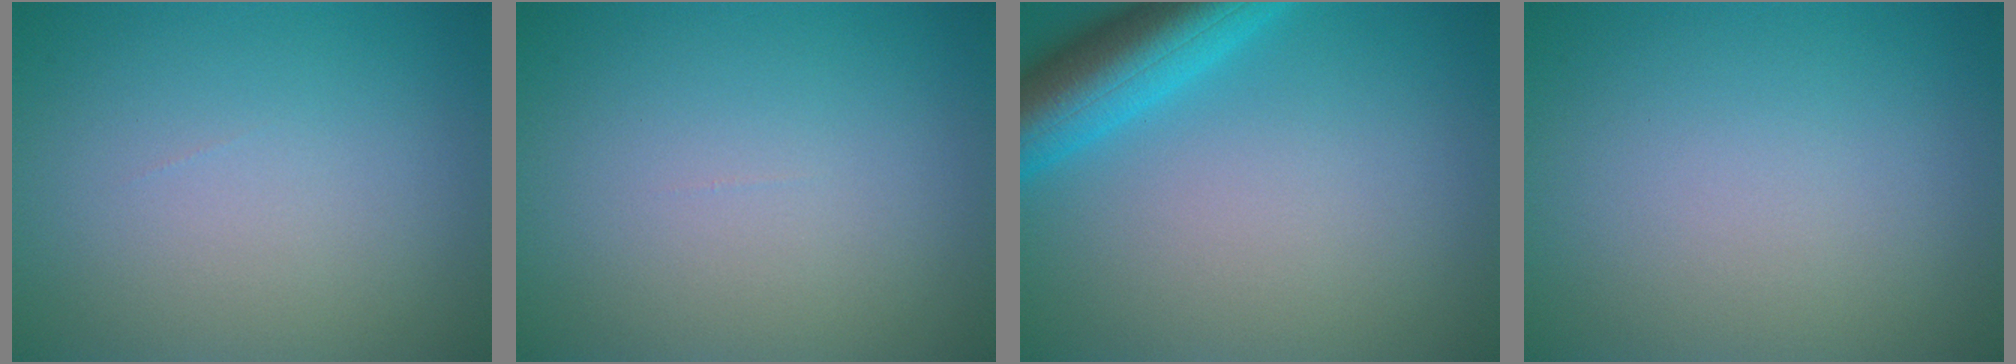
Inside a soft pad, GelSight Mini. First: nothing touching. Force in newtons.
{"total": 0.0}
{"total": 7.1, "press": 7.1, "slide": 0.5}
{"total": 0.0}